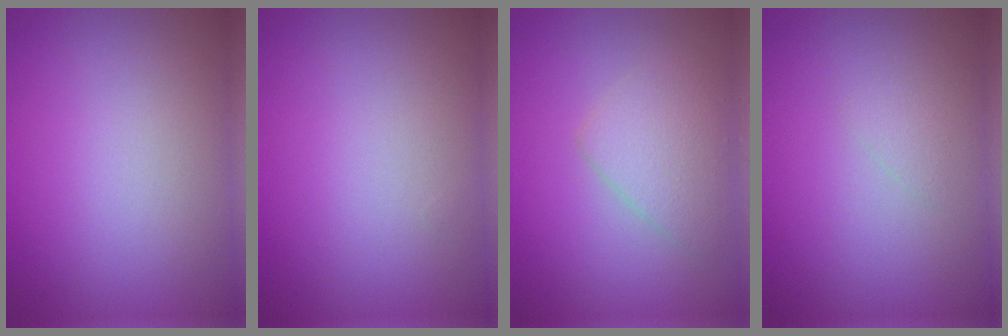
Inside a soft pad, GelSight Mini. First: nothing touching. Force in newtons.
{"total": 0.0}
{"total": 2.8, "press": 2.8, "slide": 0.1}
{"total": 0.6, "press": 0.6, "slide": 0.0}